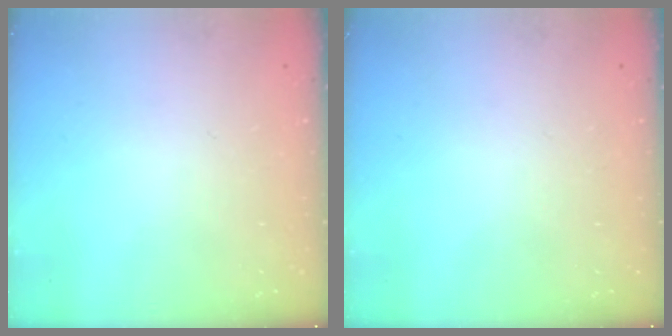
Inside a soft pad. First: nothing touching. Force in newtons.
{"total": 0.0}